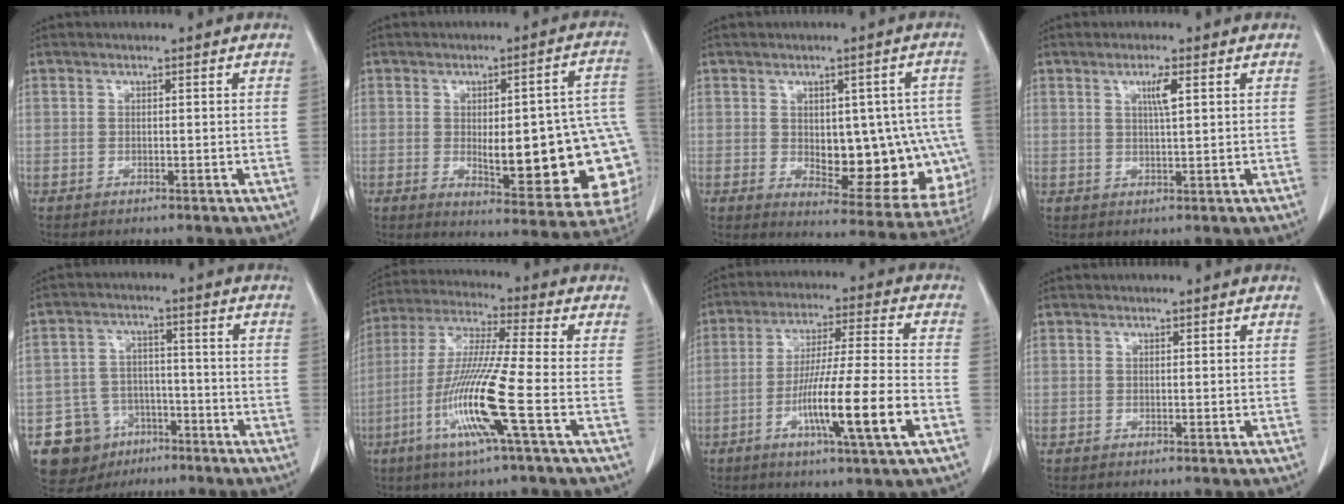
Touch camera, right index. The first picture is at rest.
{"total": 21.2, "force": [-2.5, 5.6, 20.3], "torque": [-0.182, 0.019, -0.007]}
{"total": 16.5, "force": [-1.5, 7.9, 14.4], "torque": [-0.144, 0.014, 0.007]}
{"total": 2.9, "force": [1.1, 0.0, 2.7], "torque": [-0.049, -0.001, 0.019]}
{"total": 9.5, "force": [-5.1, 7.9, 1.7], "torque": [-0.035, 0.024, -0.070]}
{"total": 14.0, "force": [-4.8, -1.0, 13.2], "torque": [-0.270, -0.019, -0.099]}
{"total": 14.2, "force": [-5.0, -0.3, 13.3], "torque": [-0.235, -0.010, -0.089]}
{"total": 0.0}